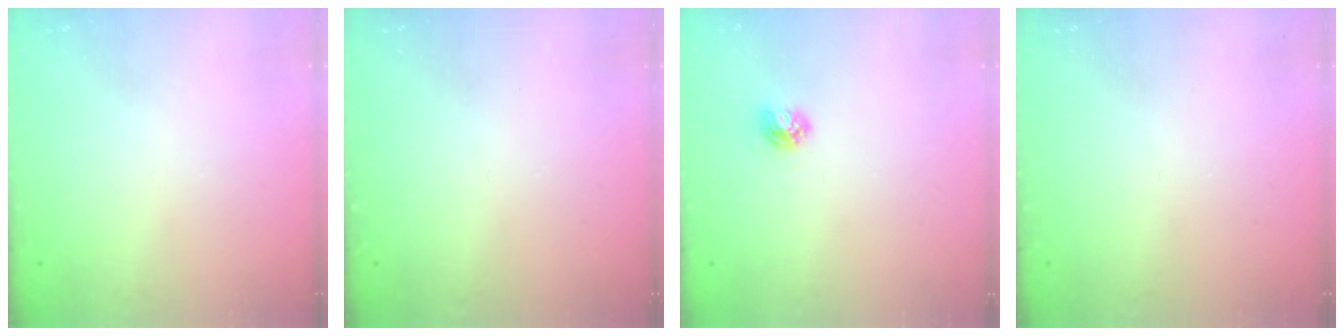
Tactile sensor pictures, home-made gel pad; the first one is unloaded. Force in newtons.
{"total": 0.0}
{"total": 5.2, "press": 5.1, "slide": 0.6}
{"total": 0.0}